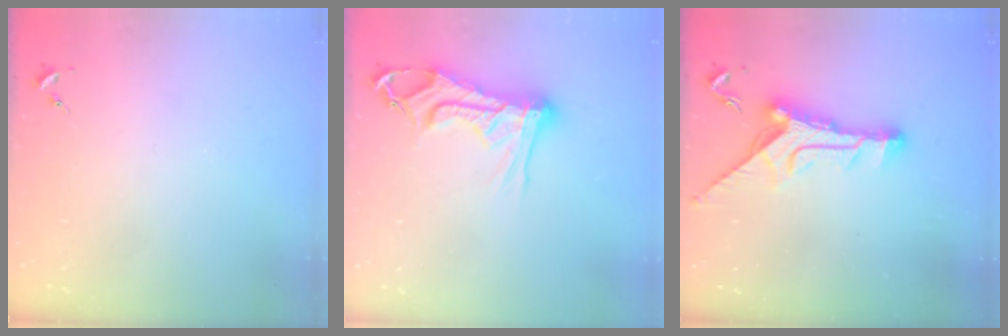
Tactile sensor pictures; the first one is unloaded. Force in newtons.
{"total": 15.4, "press": 15.3, "slide": 1.4}
{"total": 13.8, "press": 13.8, "slide": 1.3}